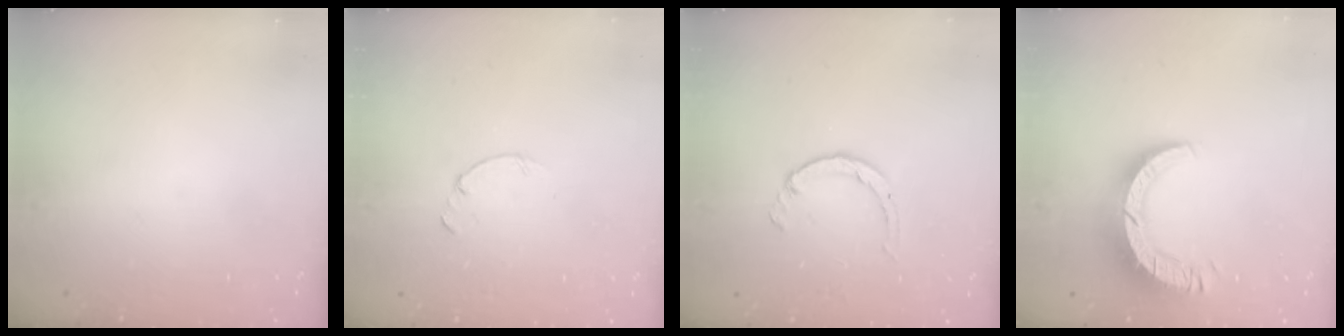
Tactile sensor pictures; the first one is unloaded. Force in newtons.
{"total": 0.0}
{"total": 2.6, "press": 2.6, "slide": 0.4}
{"total": 11.0, "press": 11.0, "slide": 1.0}